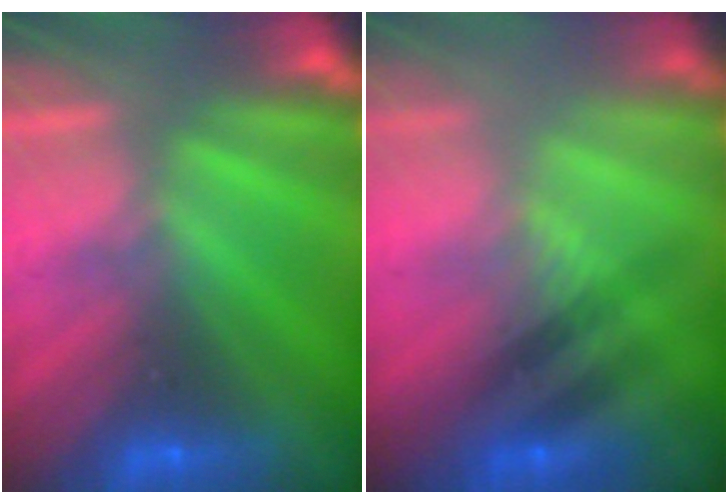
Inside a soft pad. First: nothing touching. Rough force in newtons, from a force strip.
{"total": 2.3}